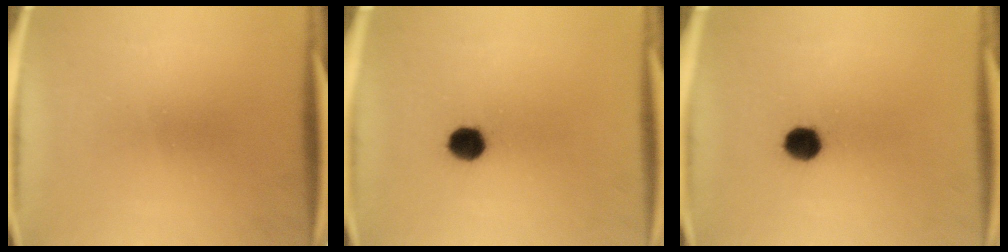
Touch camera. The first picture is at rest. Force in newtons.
{"total": 5.2}
{"total": 5.2}